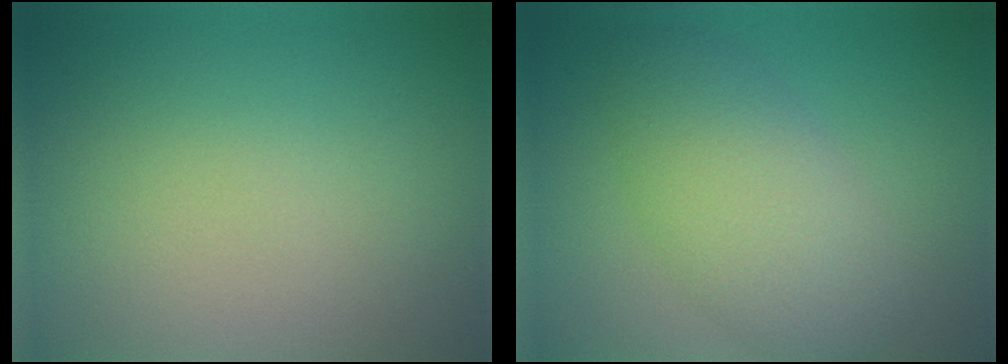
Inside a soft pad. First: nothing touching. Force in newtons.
{"total": 5.6, "press": 5.5, "slide": 0.2}